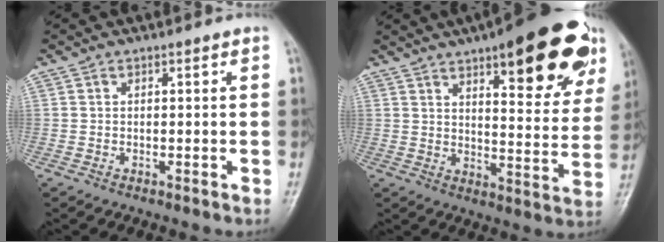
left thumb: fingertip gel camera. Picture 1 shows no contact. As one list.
[{"total": 22.8, "force": [12.9, 7.4, 17.4], "torque": [-0.191, -0.038, 0.174]}]